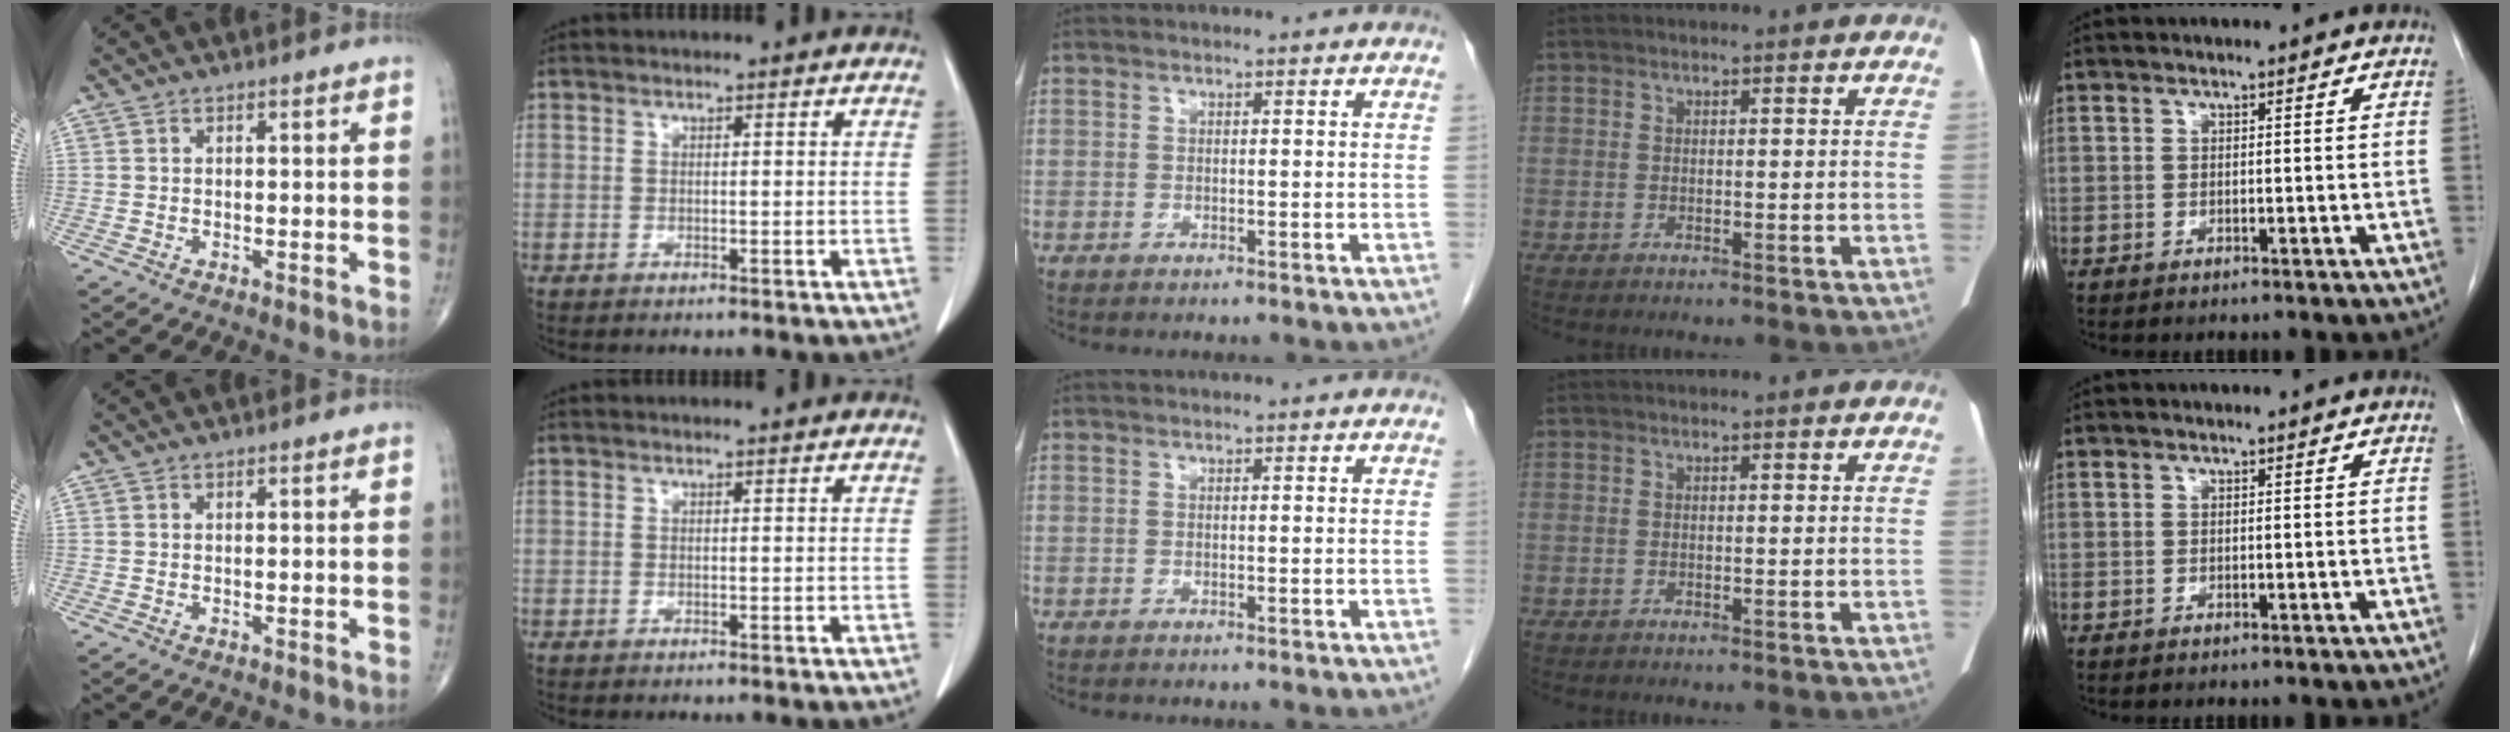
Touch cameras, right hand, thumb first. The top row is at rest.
{}